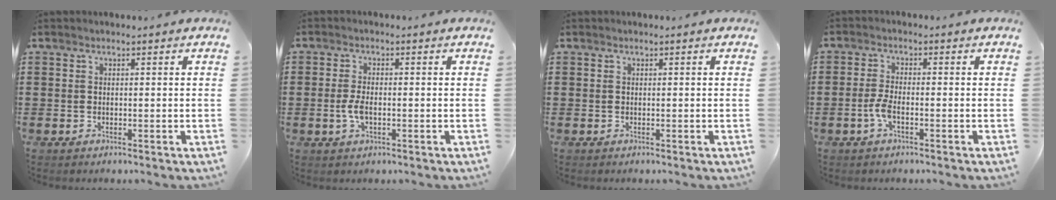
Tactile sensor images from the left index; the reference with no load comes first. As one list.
[{"total": 3.3, "force": [-0.6, 1.4, 2.9], "torque": [-0.067, -0.001, -0.015]}, {"total": 0.0}, {"total": 3.1, "force": [-1.2, 0.9, 2.8], "torque": [-0.076, -0.007, -0.030]}]